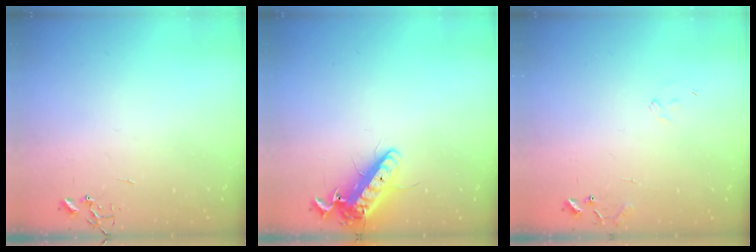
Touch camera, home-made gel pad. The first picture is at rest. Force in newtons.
{"total": 14.0, "press": 13.7, "slide": 2.8}
{"total": 7.6, "press": 7.6, "slide": 0.7}